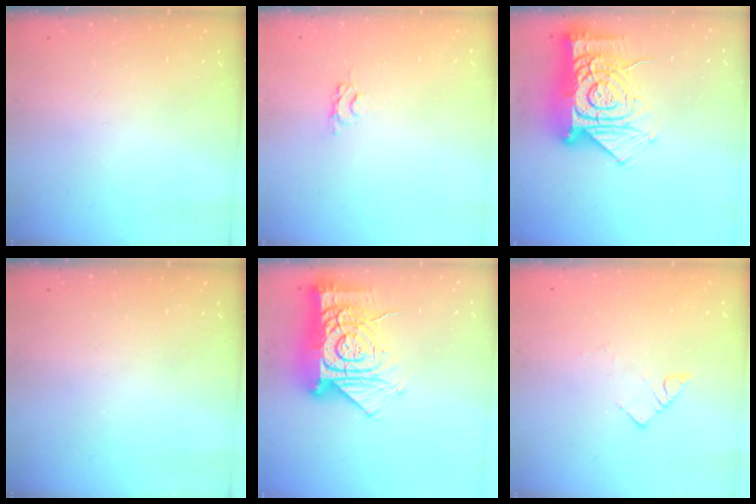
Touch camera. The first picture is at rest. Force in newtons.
{"total": 3.1, "press": 3.0, "slide": 0.5}
{"total": 21.4, "press": 21.3, "slide": 2.0}
{"total": 0.0}
{"total": 21.4, "press": 21.3, "slide": 2.0}
{"total": 4.0, "press": 4.0, "slide": 0.4}